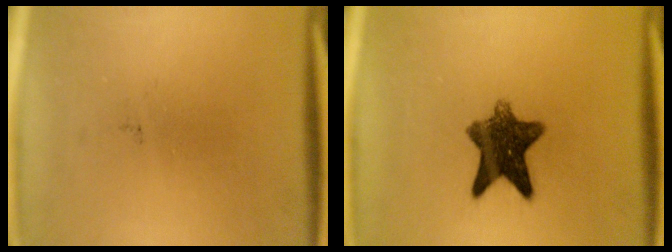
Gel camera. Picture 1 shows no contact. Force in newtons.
{"total": 9.5}